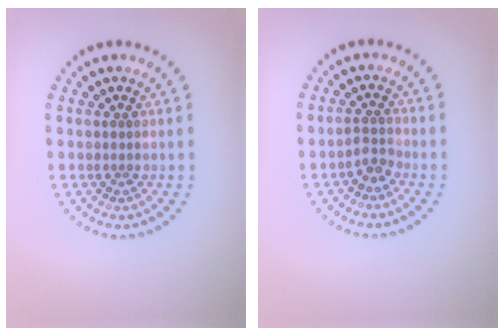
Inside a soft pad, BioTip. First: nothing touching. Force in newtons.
{"total": 1.8, "press": 1.3, "slide": 1.2}